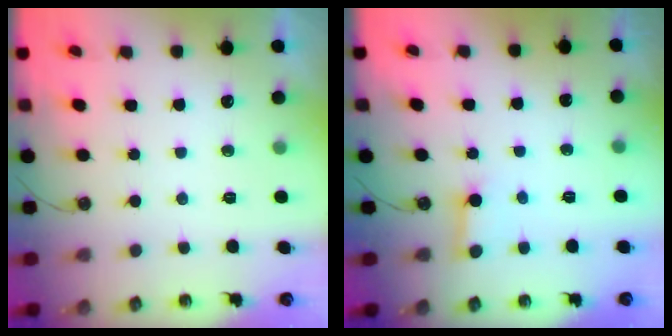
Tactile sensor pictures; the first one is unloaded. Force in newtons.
{"total": 3.0, "press": 3.0, "slide": 0.4}